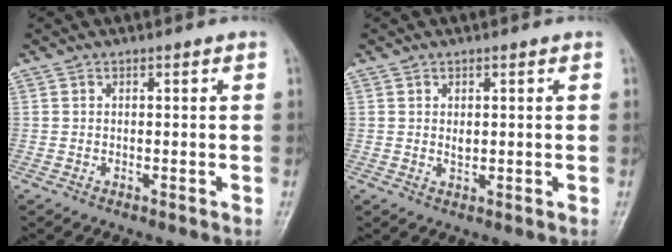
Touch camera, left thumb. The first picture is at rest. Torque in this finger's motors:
{"motor_torque": [-0.02, 0.05, 0.08, 0.07, 0.00]}